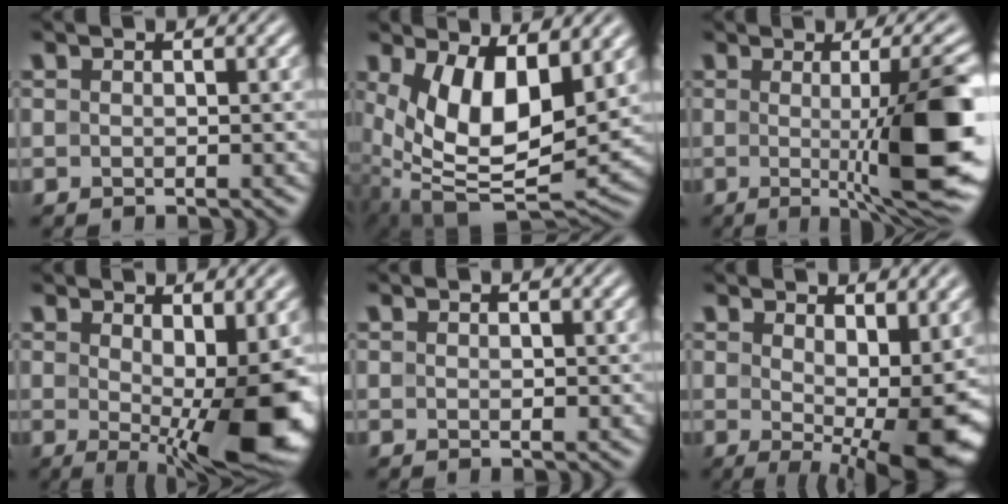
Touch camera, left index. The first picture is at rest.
{"total": 10.7, "force": [2.3, 5.3, 9.0], "torque": [-0.174, -0.024, 0.044]}
{"total": 12.3, "force": [-0.8, 2.6, 12.0], "torque": [-0.148, -0.015, -0.008]}
{"total": 10.2, "force": [-0.5, 3.2, 9.7], "torque": [-0.135, -0.017, -0.002]}
{"total": 0.6, "force": [0.0, 0.2, 0.6], "torque": [-0.010, -0.002, -0.002]}
{"total": 9.7, "force": [0.2, 3.6, 9.0], "torque": [-0.128, -0.019, 0.013]}